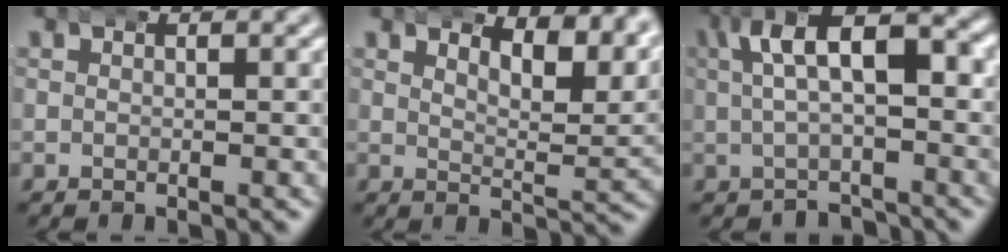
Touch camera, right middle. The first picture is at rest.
{"total": 6.8, "force": [4.5, 2.0, 4.7], "torque": [-0.054, 0.002, 0.068]}
{"total": 7.5, "force": [0.0, 4.4, 6.1], "torque": [-0.084, 0.006, -0.006]}